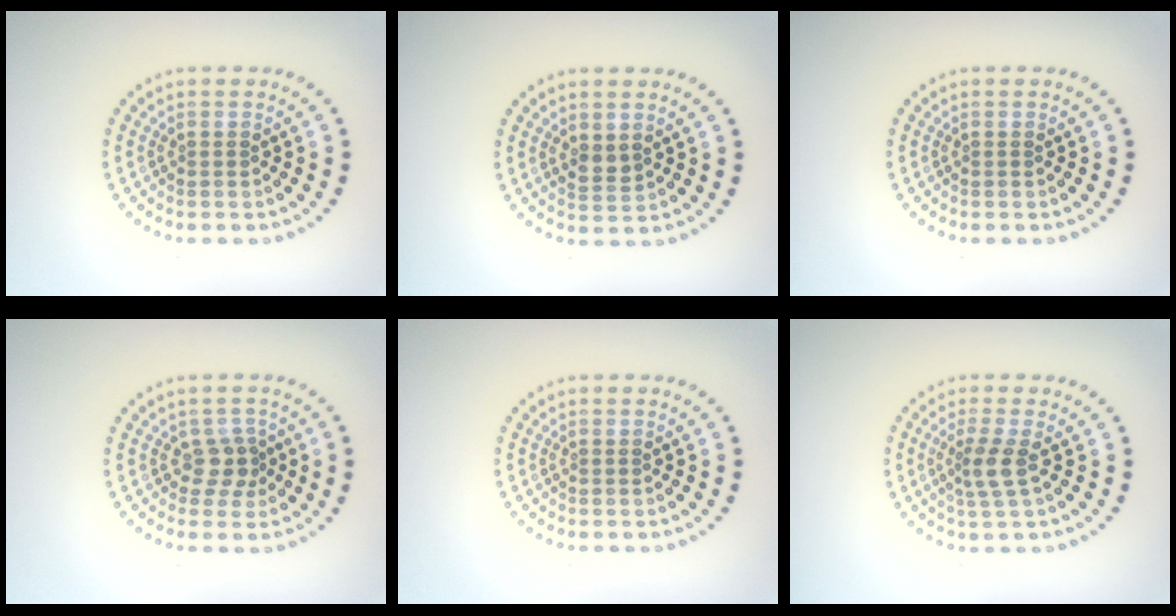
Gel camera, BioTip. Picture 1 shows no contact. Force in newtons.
{"total": 1.4, "press": 1.3, "slide": 0.6}
{"total": 0.0}
{"total": 2.1, "press": 1.6, "slide": 1.3}
{"total": 0.0}
{"total": 2.5, "press": 1.9, "slide": 1.6}